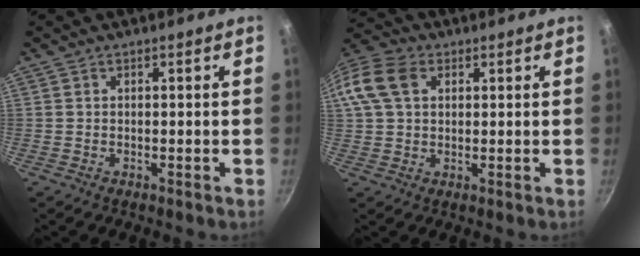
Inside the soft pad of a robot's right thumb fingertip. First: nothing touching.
{"total": 12.8, "force": [3.8, 9.2, 8.1], "torque": [-0.173, 0.025, 0.059]}